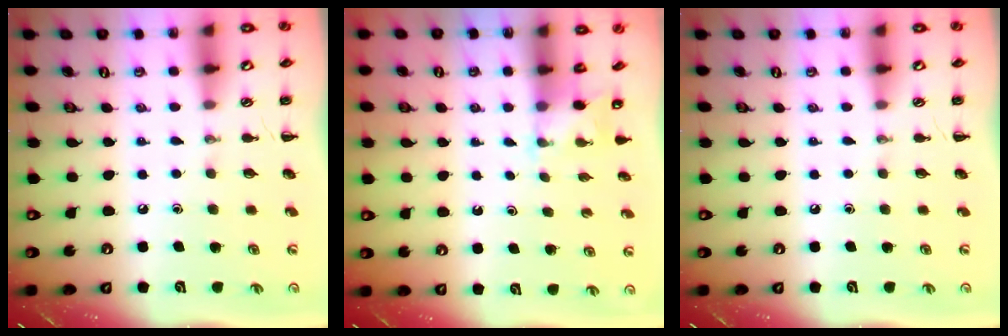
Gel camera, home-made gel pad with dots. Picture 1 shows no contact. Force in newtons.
{"total": 2.2, "press": 2.1, "slide": 0.7}
{"total": 0.0}